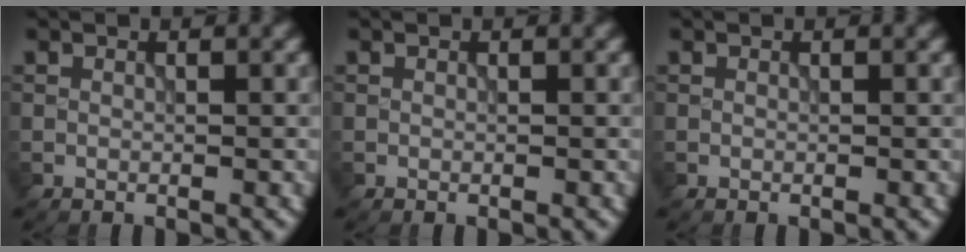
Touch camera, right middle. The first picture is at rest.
{"total": 0.0}
{"total": 0.0}